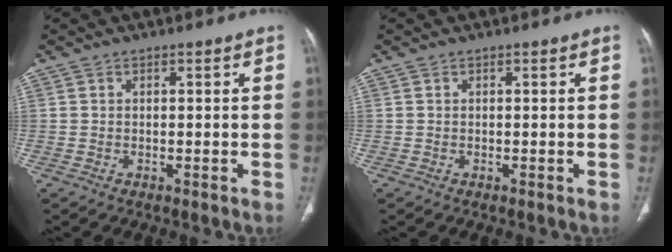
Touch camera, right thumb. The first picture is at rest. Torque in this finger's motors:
{"motor_torque": [0.00, 0.02, 0.00, 0.00, 0.00]}